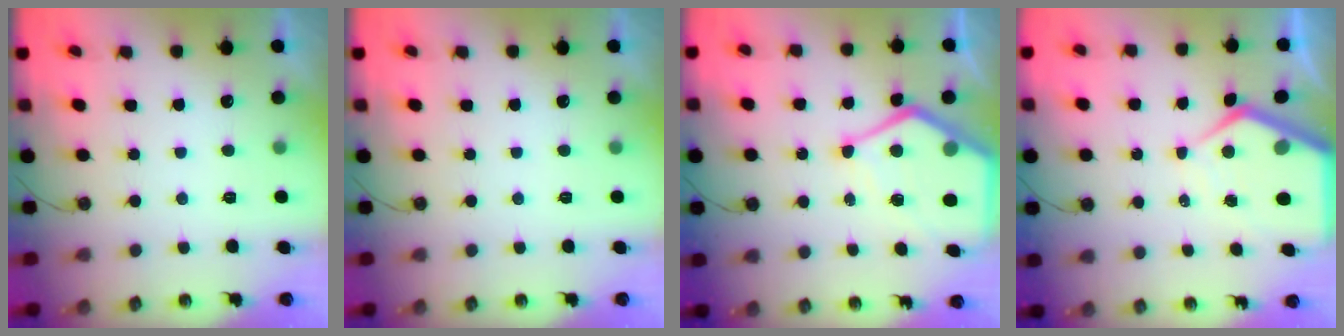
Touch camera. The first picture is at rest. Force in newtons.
{"total": 0.0}
{"total": 13.4, "press": 13.4, "slide": 1.1}
{"total": 8.8, "press": 8.8, "slide": 0.9}